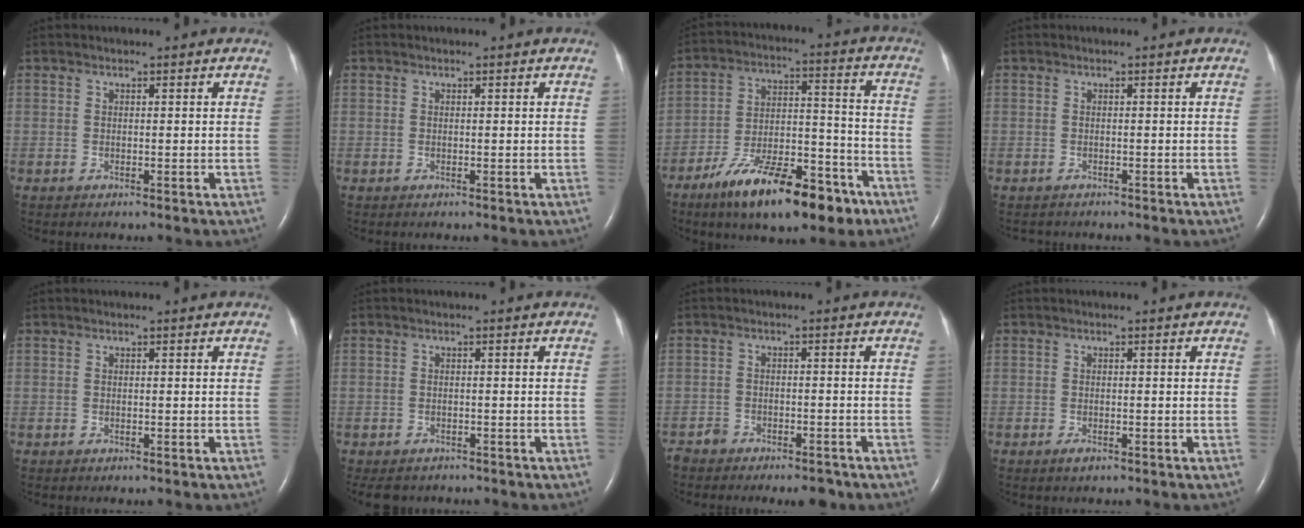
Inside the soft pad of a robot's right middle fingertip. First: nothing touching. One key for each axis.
{"total": 0.0}
{"total": 17.8, "fx": -11.7, "fy": 5.6, "fz": 12.2, "tx": -0.185, "ty": 0.015, "tz": -0.192}
{"total": 1.0, "fx": -0.9, "fy": 0.4, "fz": -0.1, "tx": -0.005, "ty": -0.001, "tz": -0.016}
{"total": 0.0}
{"total": 5.9, "fx": -5.0, "fy": 2.7, "fz": 1.5, "tx": -0.022, "ty": -0.002, "tz": -0.065}
{"total": 4.6, "fx": -4.0, "fy": 1.7, "fz": 1.4, "tx": -0.017, "ty": -0.002, "tz": -0.063}
{"total": 1.1, "fx": -0.7, "fy": 0.4, "fz": 0.7, "tx": -0.016, "ty": -0.002, "tz": -0.010}